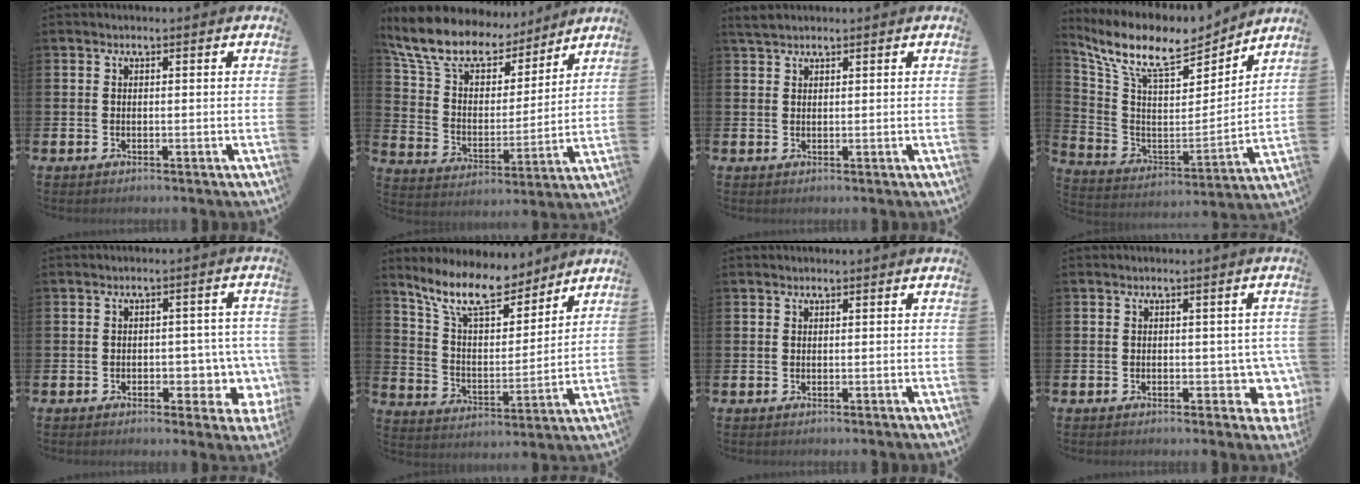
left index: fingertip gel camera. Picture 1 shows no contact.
{"total": 11.8, "force": [10.3, 4.5, 3.6], "torque": [-0.116, -0.063, 0.185]}
{"total": 1.9, "force": [1.8, 0.5, 0.5], "torque": [-0.004, 0.000, 0.033]}
{"total": 11.6, "force": [9.9, 3.3, 5.2], "torque": [-0.138, -0.066, 0.170]}
{"total": 5.0, "force": [-1.4, 3.4, 3.5], "torque": [-0.038, -0.005, -0.033]}
{"total": 11.4, "force": [9.8, 3.7, 4.5], "torque": [-0.114, -0.056, 0.175]}
{"total": 0.5, "force": [0.5, 0.2, 0.0], "torque": [0.004, 0.001, 0.009]}
{"total": 3.7, "force": [-0.7, 2.6, 2.6], "torque": [-0.023, -0.005, -0.019]}